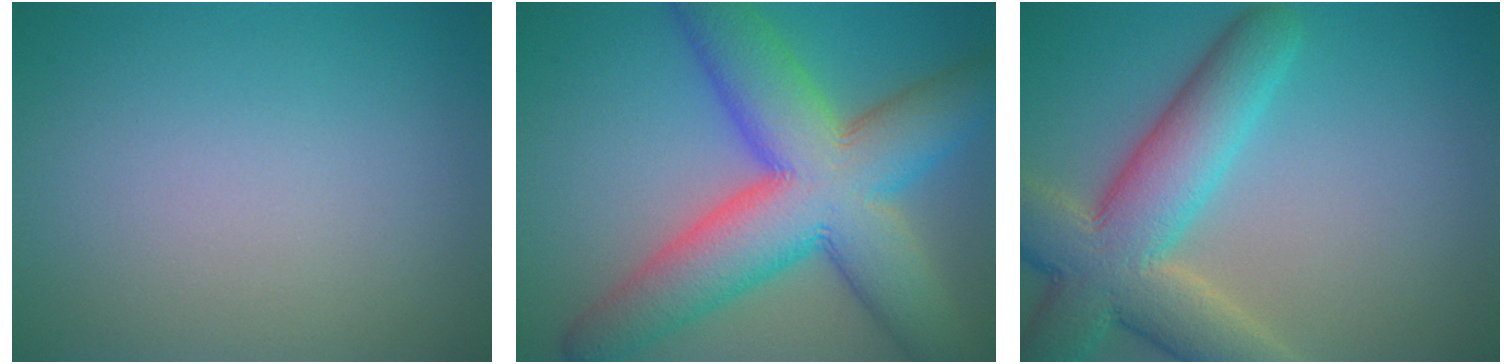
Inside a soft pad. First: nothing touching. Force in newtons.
{"total": 13.3, "press": 13.2, "slide": 0.6}
{"total": 9.2, "press": 9.2, "slide": 0.7}